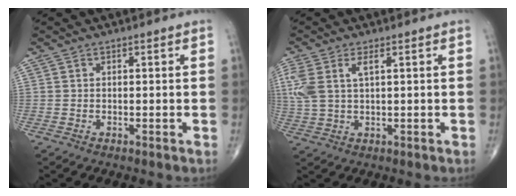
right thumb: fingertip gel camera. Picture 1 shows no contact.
{"total": 7.5, "force": [2.3, 3.5, 6.2], "torque": [-0.165, 0.009, 0.054]}